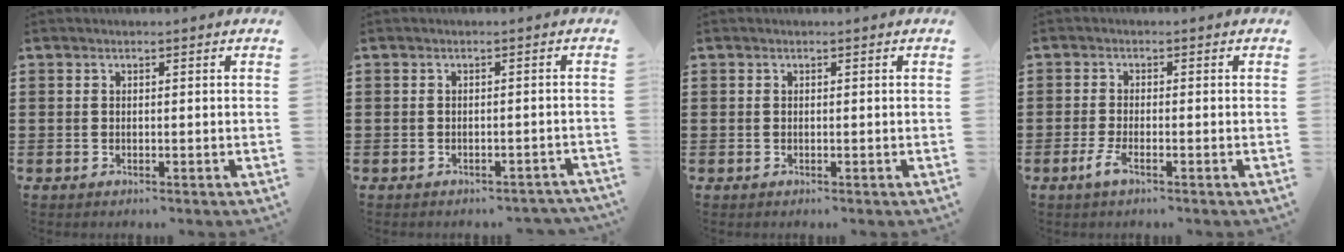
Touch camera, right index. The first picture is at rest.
{"total": 1.2, "force": [-1.2, 0.4, 0.2], "torque": [-0.010, 0.001, -0.025]}
{"total": 0.0}
{"total": 2.6, "force": [-1.4, 0.4, 2.2], "torque": [-0.058, -0.011, -0.031]}